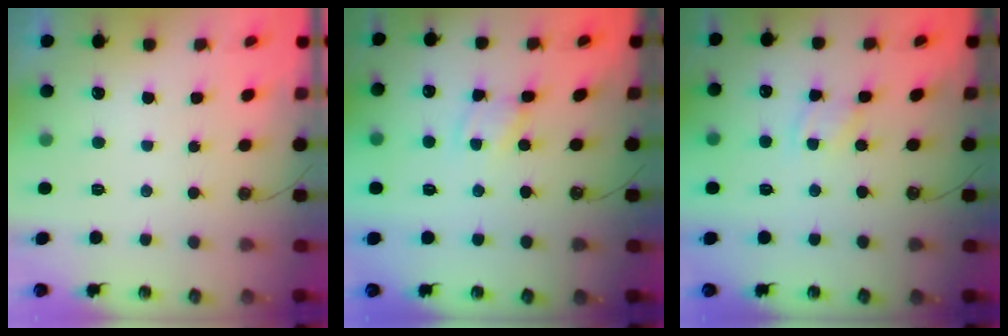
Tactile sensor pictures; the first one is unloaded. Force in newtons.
{"total": 1.5, "press": 1.5, "slide": 0.1}
{"total": 2.3, "press": 2.3, "slide": 0.4}